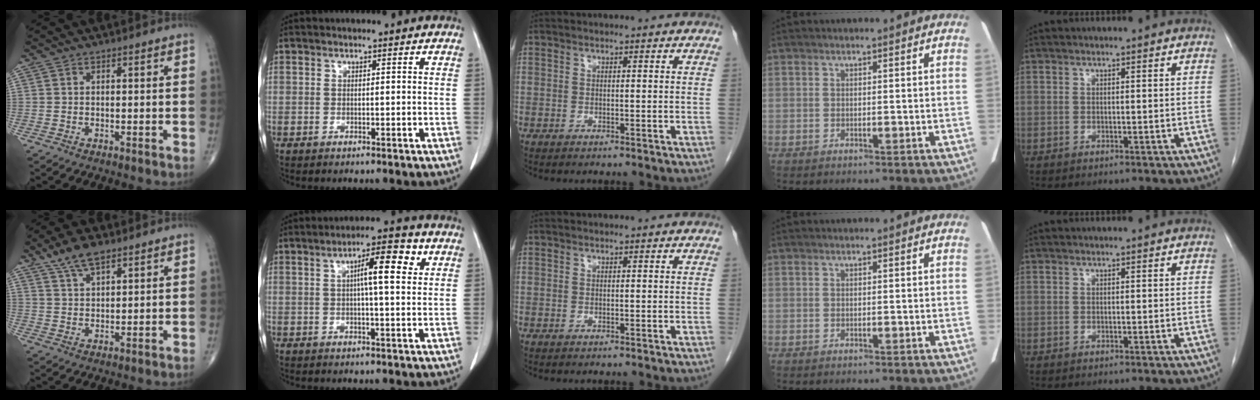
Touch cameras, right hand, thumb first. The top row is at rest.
{"thumb": {"total": 6.5, "force": [4.6, 2.3, 4.0], "torque": [-0.071, -0.016, 0.089]}, "index": {"total": 7.5, "force": [2.3, 1.1, 7.1], "torque": [-0.112, 0.014, 0.032]}}